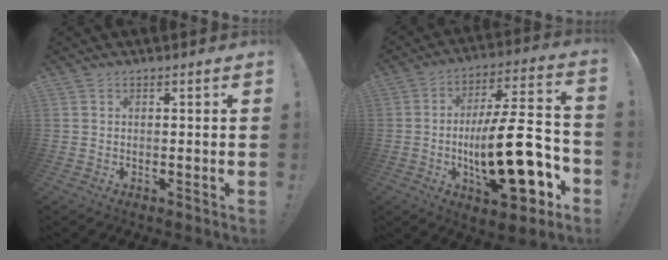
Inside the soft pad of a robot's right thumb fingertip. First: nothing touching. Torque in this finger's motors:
{"motor_torque": [2.10, 2.91, 1.45, -1.32, 0.23]}